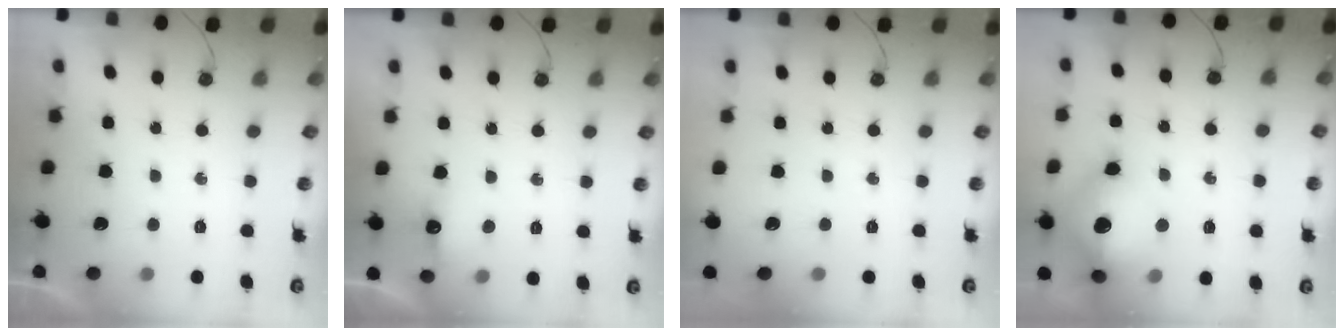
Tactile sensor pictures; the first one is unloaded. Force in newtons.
{"total": 6.6, "press": 6.5, "slide": 0.9}
{"total": 0.0}
{"total": 16.4, "press": 16.3, "slide": 1.6}